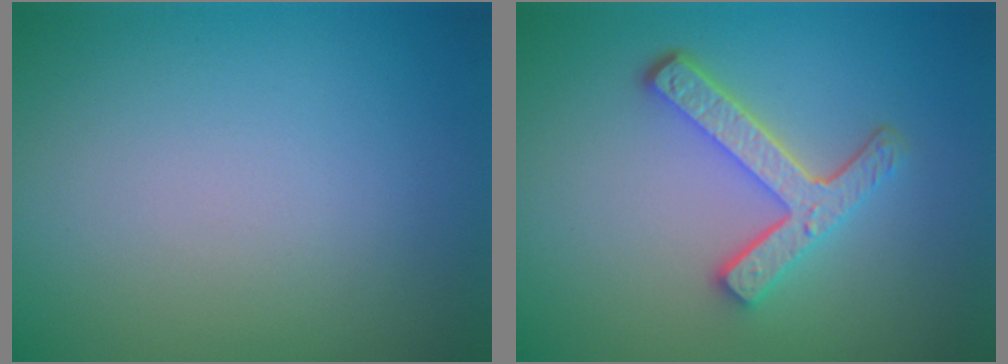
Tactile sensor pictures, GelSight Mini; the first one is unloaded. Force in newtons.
{"total": 4.3, "press": 3.3, "slide": 2.7}